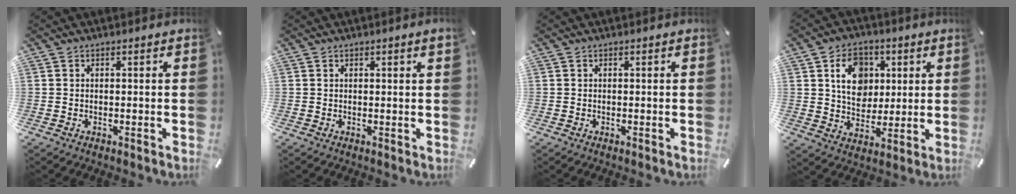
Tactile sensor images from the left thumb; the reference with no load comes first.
{"total": 0.8, "force": [0.4, 0.0, 0.7], "torque": [-0.011, 0.001, 0.006]}
{"total": 0.0}
{"total": 11.1, "force": [3.3, 9.1, 5.5], "torque": [-0.078, -0.001, 0.061]}